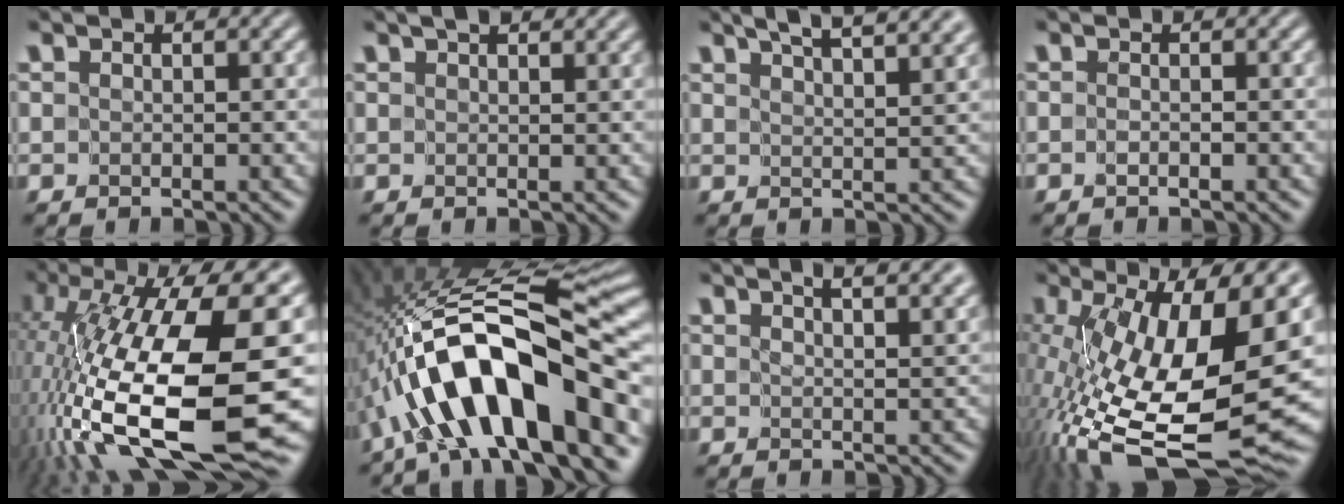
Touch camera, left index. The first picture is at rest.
{"total": 2.6, "force": [2.1, 0.6, 1.3], "torque": [-0.011, 0.005, 0.024]}
{"total": 7.9, "force": [6.1, 2.1, 4.6], "torque": [-0.033, 0.033, 0.050]}
{"total": 0.6, "force": [-0.5, -0.4, 0.0], "torque": [-0.001, -0.002, -0.008]}
{"total": 17.8, "force": [-3.6, 6.5, 16.2], "torque": [-0.304, -0.003, -0.063]}
{"total": 14.8, "force": [-5.5, 4.5, 13.0], "torque": [-0.198, 0.034, -0.092]}
{"total": 7.5, "force": [5.3, 2.6, 4.6], "torque": [-0.021, 0.035, 0.038]}
{"total": 17.0, "force": [-1.3, 6.4, 15.7], "torque": [-0.278, -0.024, -0.018]}